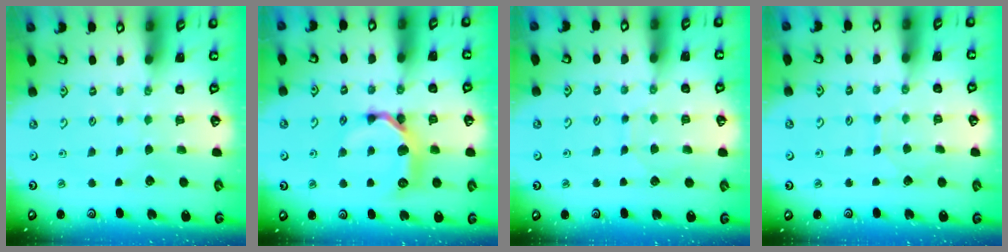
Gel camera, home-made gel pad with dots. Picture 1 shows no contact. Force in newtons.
{"total": 11.9, "press": 11.9, "slide": 0.6}
{"total": 6.1, "press": 6.1, "slide": 0.6}
{"total": 4.9, "press": 4.9, "slide": 0.2}